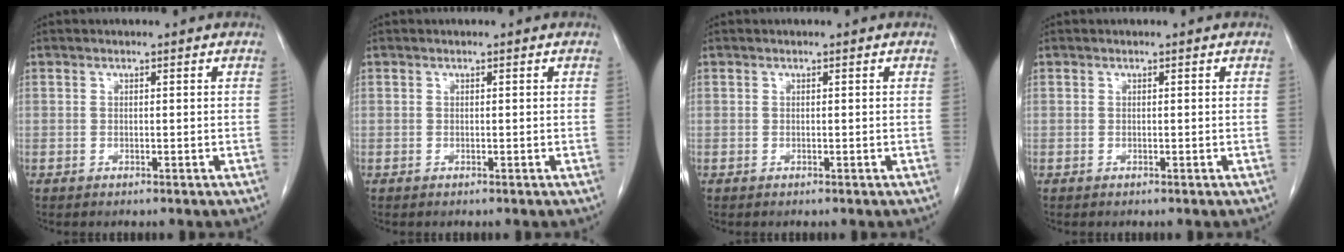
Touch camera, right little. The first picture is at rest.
{"total": 0.0}
{"total": 0.0}
{"total": 0.0}